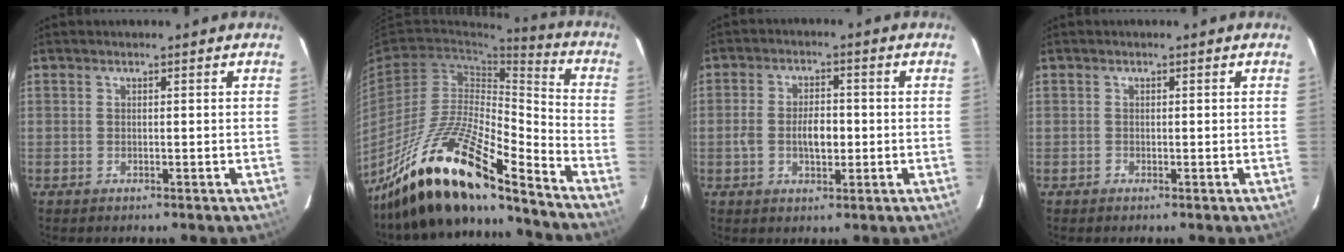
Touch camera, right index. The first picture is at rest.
{"total": 20.9, "force": [-16.1, 3.9, 12.8], "torque": [-0.238, -0.019, -0.297]}
{"total": 5.7, "force": [-0.9, 2.8, 4.9], "torque": [-0.097, 0.006, -0.015]}
{"total": 0.8, "force": [-0.3, 0.7, -0.1], "torque": [0.002, 0.003, -0.005]}